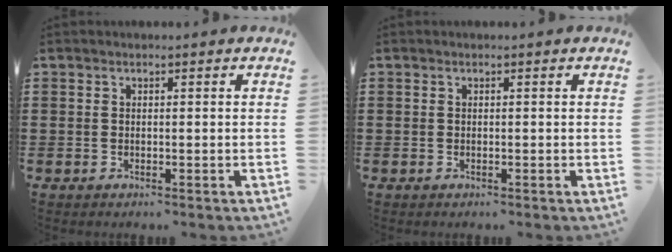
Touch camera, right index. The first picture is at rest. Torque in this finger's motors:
{"motor_torque": [-0.01, 0.01, 0.00, 0.00]}